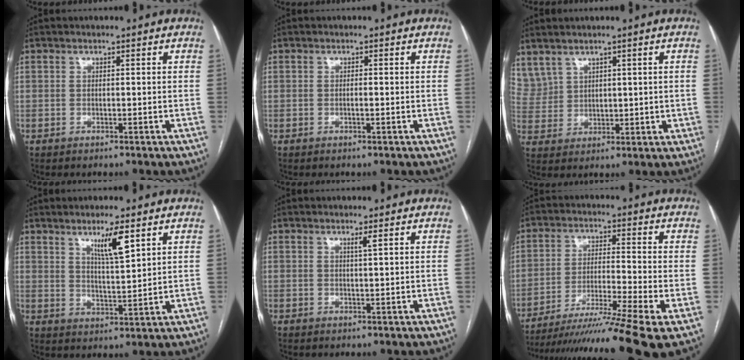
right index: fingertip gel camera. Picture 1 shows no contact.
{"total": 0.5, "force": [-0.1, 0.1, 0.5], "torque": [-0.012, -0.001, -0.002]}
{"total": 8.6, "force": [5.5, 5.8, 3.3], "torque": [-0.093, 0.017, 0.130]}
{"total": 6.2, "force": [3.6, 0.6, 5.0], "torque": [-0.089, -0.010, 0.066]}
{"total": 1.1, "force": [0.6, -0.3, 0.9], "torque": [-0.023, -0.006, 0.013]}
{"total": 15.5, "force": [-11.8, -2.3, 9.8], "torque": [-0.157, -0.034, -0.198]}